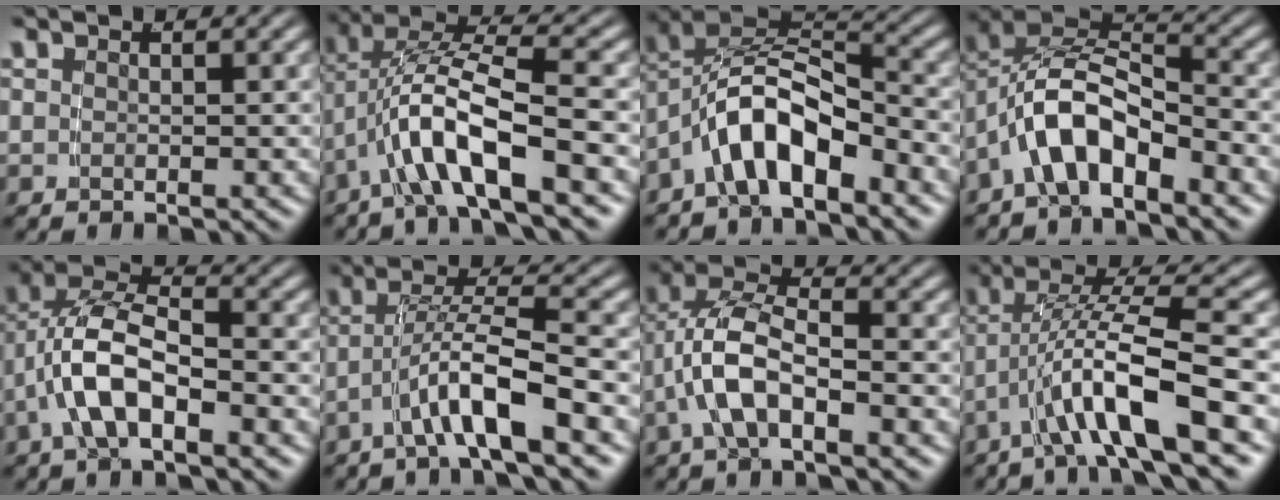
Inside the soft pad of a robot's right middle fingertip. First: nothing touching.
{"total": 6.9, "force": [-0.5, 3.3, 6.0], "torque": [-0.129, -0.003, -0.006]}
{"total": 8.3, "force": [-1.7, 5.9, 5.7], "torque": [-0.116, -0.009, -0.031]}
{"total": 7.6, "force": [-1.5, 5.5, 5.0], "torque": [-0.119, -0.018, -0.026]}
{"total": 6.8, "force": [-0.2, 4.2, 5.3], "torque": [-0.117, -0.010, -0.005]}
{"total": 4.6, "force": [-2.2, 0.4, 4.0], "torque": [-0.071, 0.002, -0.034]}
{"total": 5.7, "force": [0.1, 3.3, 4.7], "torque": [-0.103, -0.003, -0.002]}
{"total": 5.6, "force": [-1.0, 1.4, 5.3], "torque": [-0.107, -0.002, -0.012]}